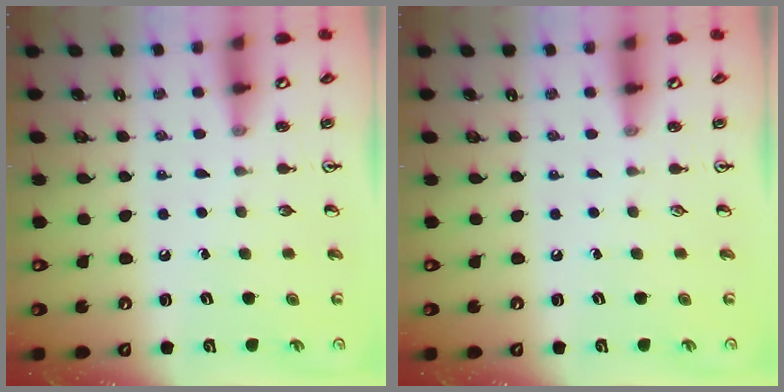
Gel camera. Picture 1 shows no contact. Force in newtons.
{"total": 0.0}